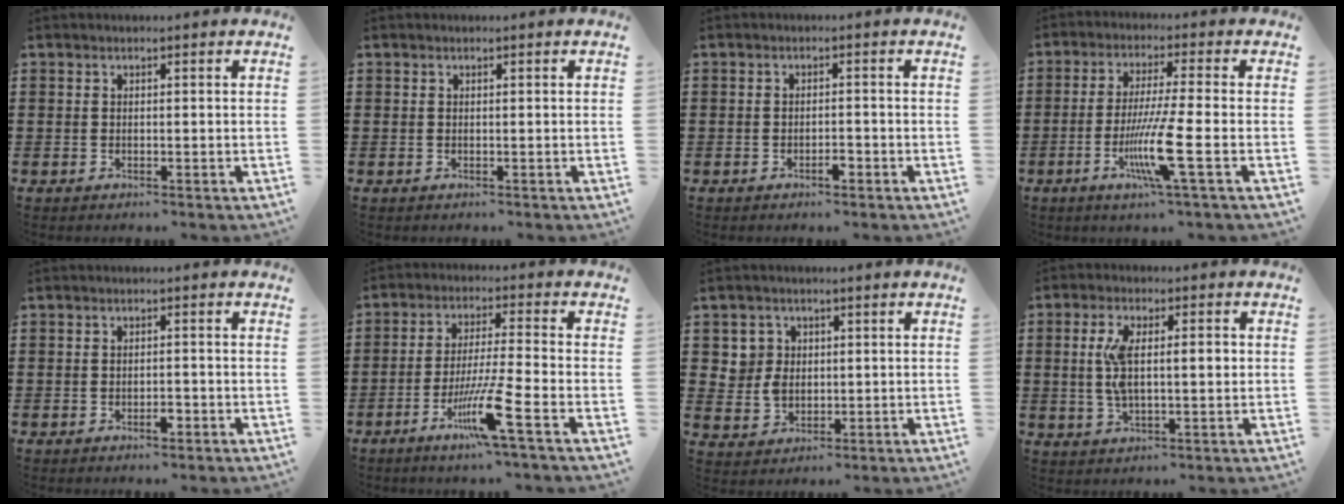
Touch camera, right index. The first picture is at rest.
{"total": 0.0}
{"total": 1.8, "force": [-1.1, 0.5, 1.4], "torque": [-0.027, -0.001, -0.020]}
{"total": 9.5, "force": [-3.1, 0.0, 9.0], "torque": [-0.183, -0.024, -0.062]}
{"total": 2.0, "force": [-1.0, 0.7, 1.6], "torque": [-0.029, 0.000, -0.018]}
{"total": 9.2, "force": [-4.6, -0.2, 7.9], "torque": [-0.156, -0.011, -0.088]}
{"total": 4.1, "force": [1.0, 3.8, 1.0], "torque": [-0.039, 0.013, 0.018]}
{"total": 6.7, "force": [0.7, 2.4, 6.2], "torque": [-0.135, 0.001, 0.005]}